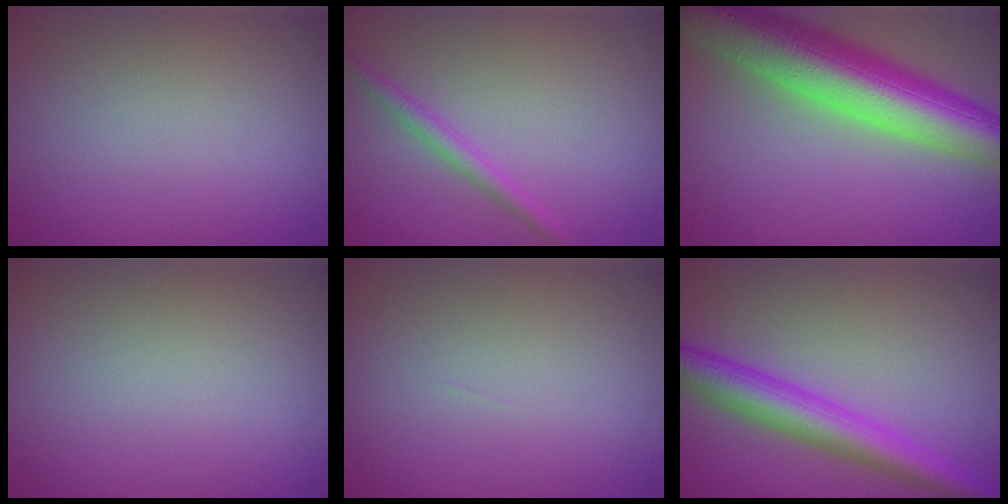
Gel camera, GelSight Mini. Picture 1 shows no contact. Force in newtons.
{"total": 1.7, "press": 1.7, "slide": 0.1}
{"total": 11.5, "press": 11.5, "slide": 0.5}
{"total": 0.0}
{"total": 0.0}
{"total": 5.5, "press": 5.5, "slide": 0.1}